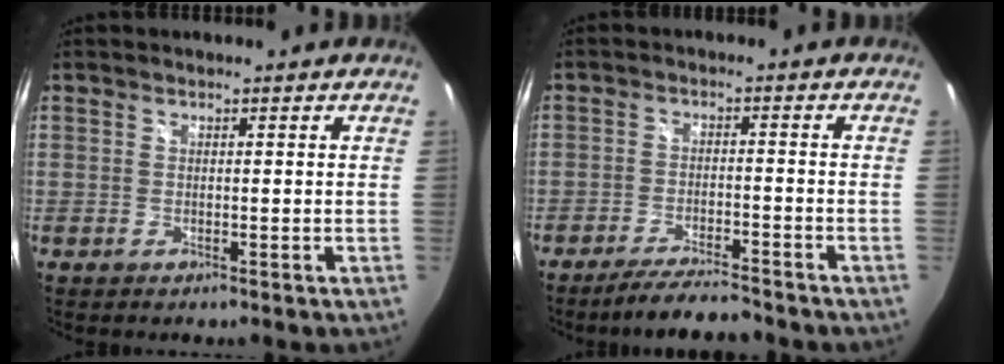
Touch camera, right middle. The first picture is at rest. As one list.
[{"total": 8.2, "force": [-7.4, 0.8, 3.5], "torque": [-0.082, -0.007, -0.120]}]